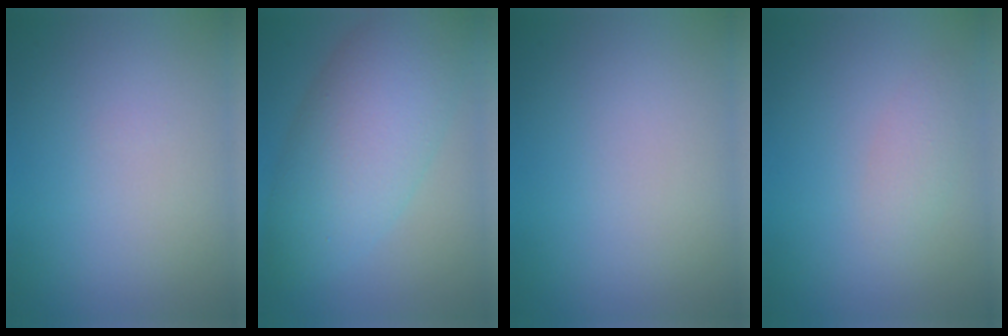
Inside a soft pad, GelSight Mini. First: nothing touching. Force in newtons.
{"total": 8.1, "press": 8.1, "slide": 0.1}
{"total": 0.0}
{"total": 1.5, "press": 1.5, "slide": 0.1}